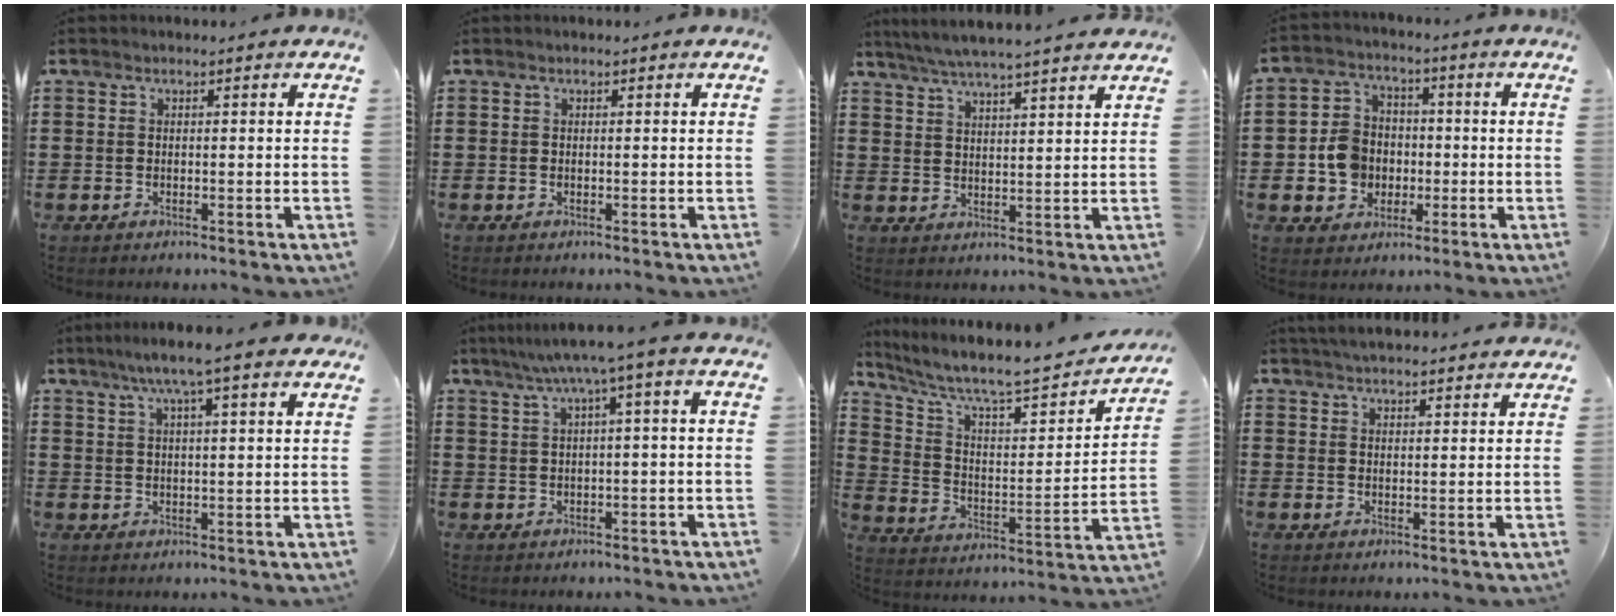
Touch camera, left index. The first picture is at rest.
{"total": 0.0}
{"total": 4.7, "force": [4.4, -0.4, 1.6], "torque": [-0.045, -0.021, 0.077]}
{"total": 6.9, "force": [-0.9, 6.3, 2.8], "torque": [-0.074, 0.019, -0.014]}
{"total": 6.9, "force": [5.1, 0.4, 4.6], "torque": [-0.101, -0.004, 0.088]}
{"total": 4.3, "force": [1.3, -0.6, 4.1], "torque": [-0.080, -0.004, 0.018]}
{"total": 7.9, "force": [6.8, 1.1, 3.9], "torque": [-0.109, -0.052, 0.110]}
{"total": 3.3, "force": [3.2, -0.3, 0.5], "torque": [-0.018, -0.011, 0.061]}